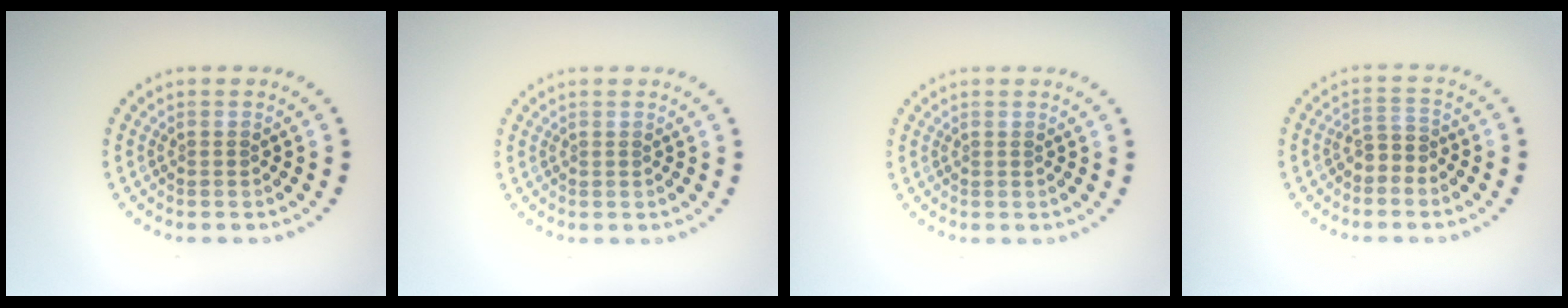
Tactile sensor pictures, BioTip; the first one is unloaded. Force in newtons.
{"total": 0.0}
{"total": 0.0}
{"total": 1.8, "press": 1.5, "slide": 0.9}